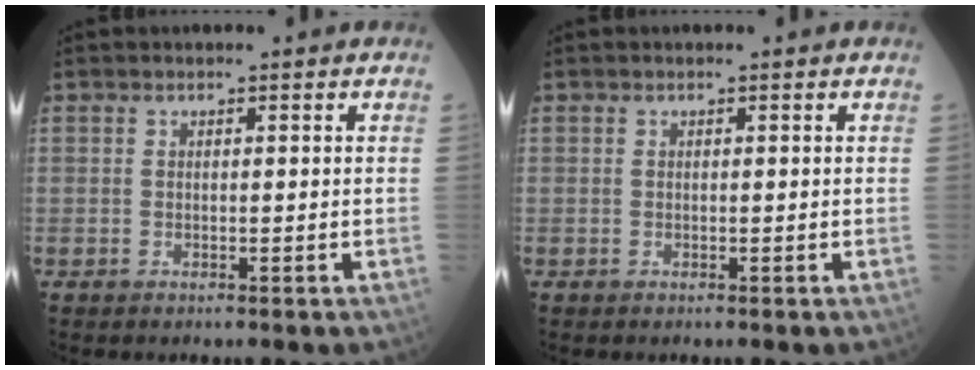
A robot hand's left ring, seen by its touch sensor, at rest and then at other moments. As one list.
[{"total": 0.0}]